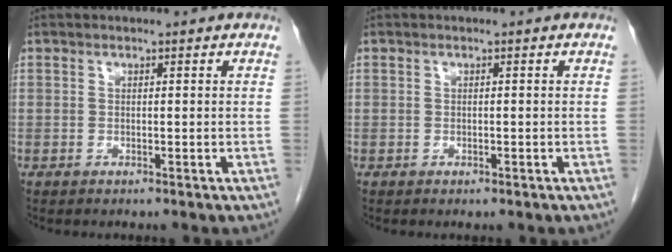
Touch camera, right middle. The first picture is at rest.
{"total": 0.6, "force": [-0.3, 0.4, 0.3], "torque": [-0.005, 0.000, -0.003]}